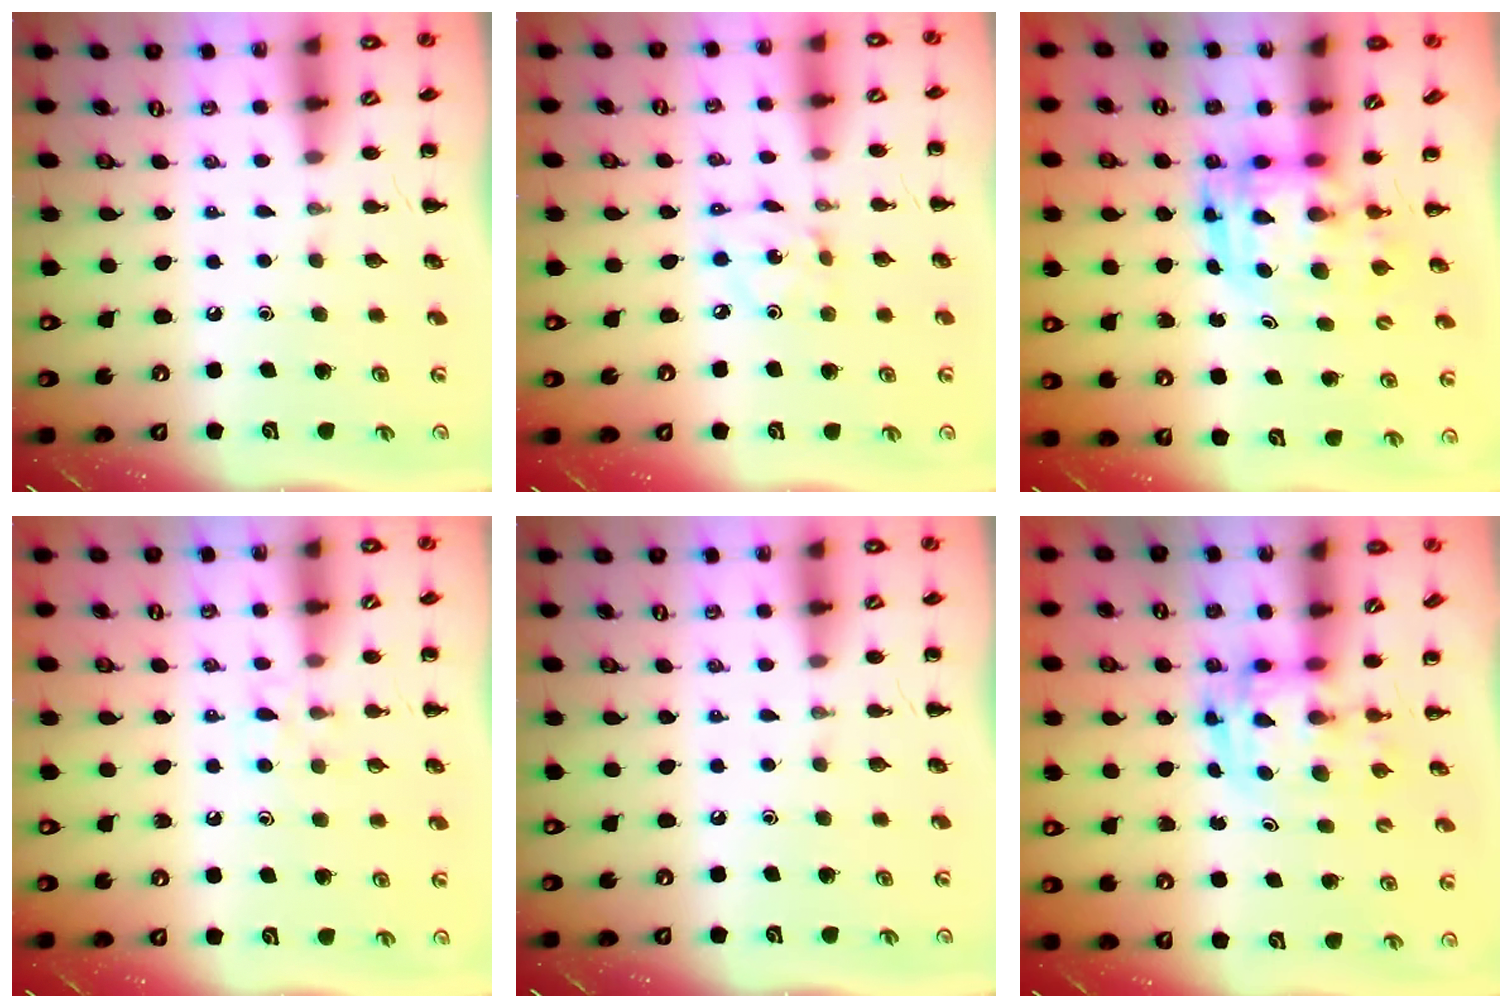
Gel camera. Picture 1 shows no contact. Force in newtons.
{"total": 2.3, "press": 2.3, "slide": 0.1}
{"total": 3.5, "press": 3.4, "slide": 0.7}
{"total": 5.8, "press": 5.6, "slide": 1.7}
{"total": 0.0}
{"total": 3.0, "press": 3.0, "slide": 0.5}